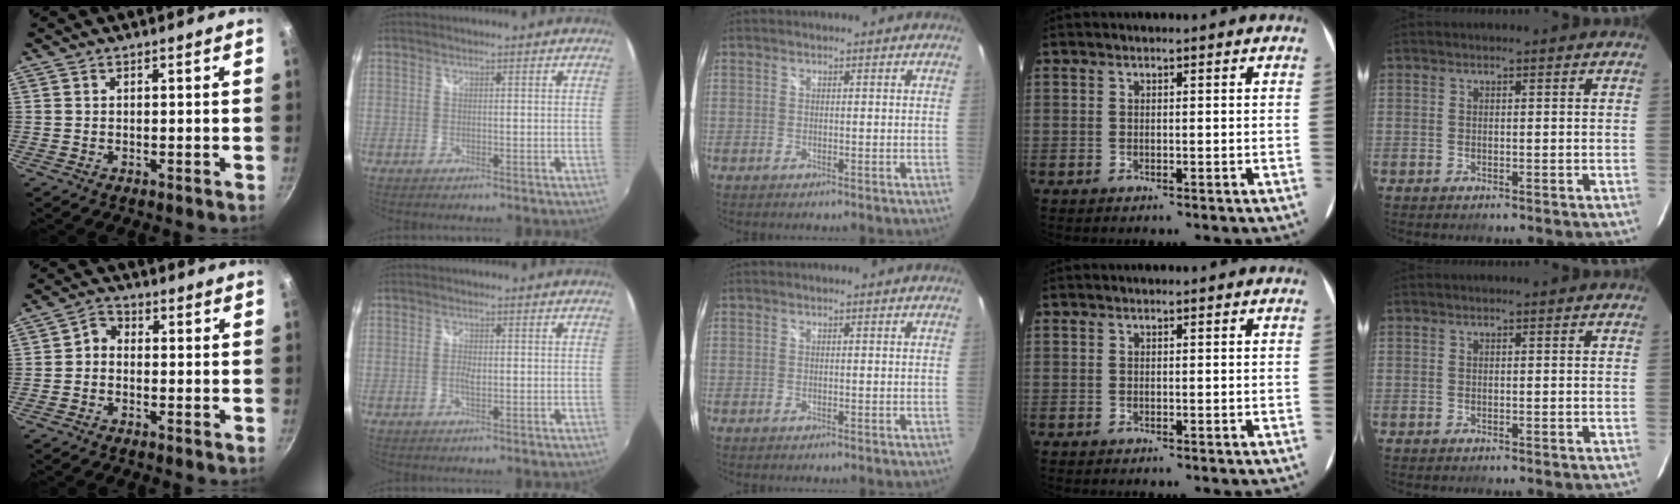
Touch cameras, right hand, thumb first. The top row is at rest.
{"thumb": {"total": 2.7, "force": [-0.9, 2.0, 1.5], "torque": [-0.027, 0.020, -0.028]}, "index": {"total": 1.7, "force": [-0.2, 0.8, 1.4], "torque": [-0.028, 0.000, -0.006]}}